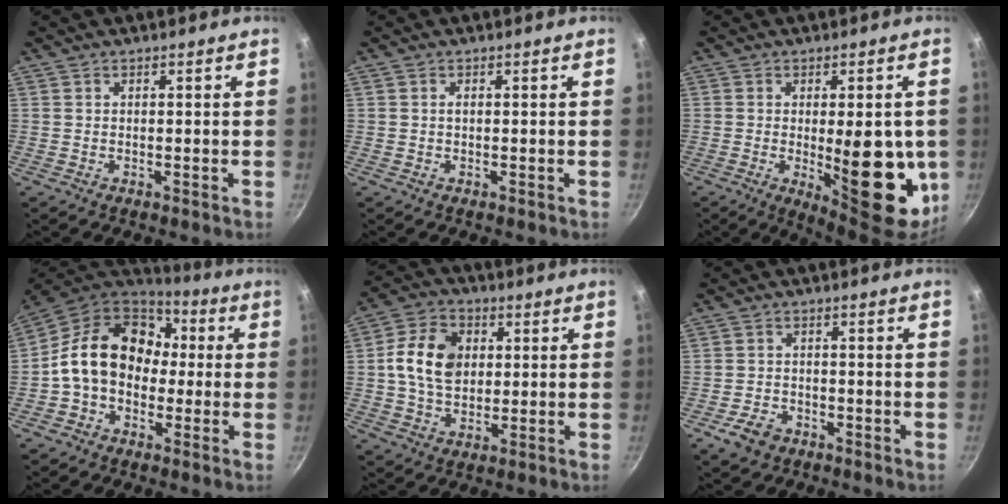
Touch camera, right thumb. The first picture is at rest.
{"total": 0.5, "force": [0.0, 0.2, 0.5], "torque": [-0.009, 0.001, 0.001]}
{"total": 18.0, "force": [-2.5, 7.1, 16.4], "torque": [-0.182, -0.017, -0.019]}
{"total": 17.6, "force": [0.7, 13.6, 11.1], "torque": [-0.156, 0.048, -0.001]}
{"total": 12.0, "force": [1.6, 8.8, 8.0], "torque": [-0.125, 0.009, 0.019]}
{"total": 5.0, "force": [-2.9, 3.3, 2.3], "torque": [-0.041, 0.026, -0.048]}